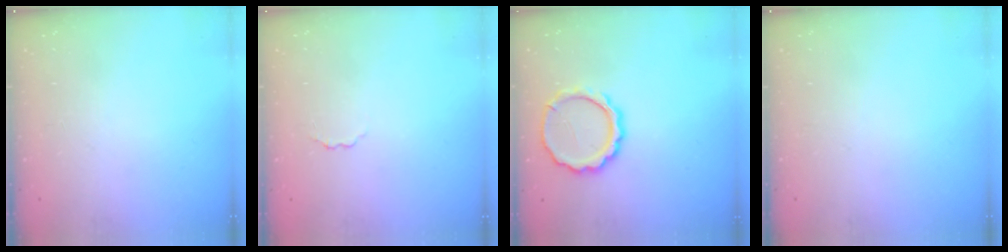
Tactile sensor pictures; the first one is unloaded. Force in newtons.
{"total": 2.0, "press": 1.9, "slide": 0.6}
{"total": 11.2, "press": 11.1, "slide": 1.5}
{"total": 0.0}